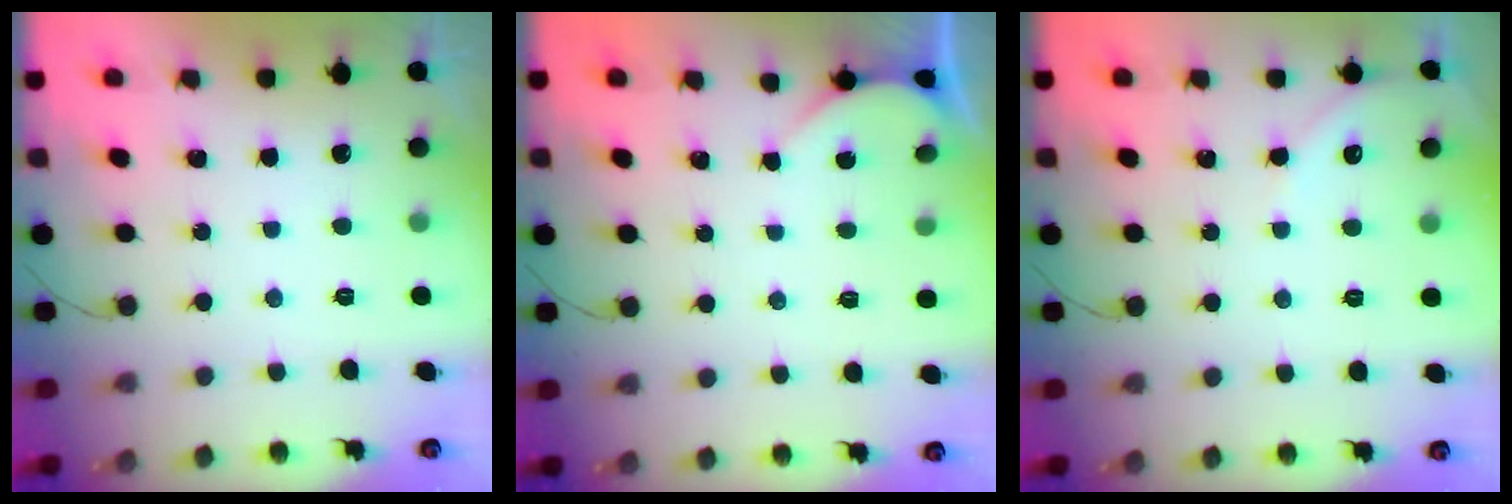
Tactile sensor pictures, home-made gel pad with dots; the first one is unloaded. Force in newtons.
{"total": 2.3, "press": 2.3, "slide": 0.2}
{"total": 2.3, "press": 2.3, "slide": 0.4}